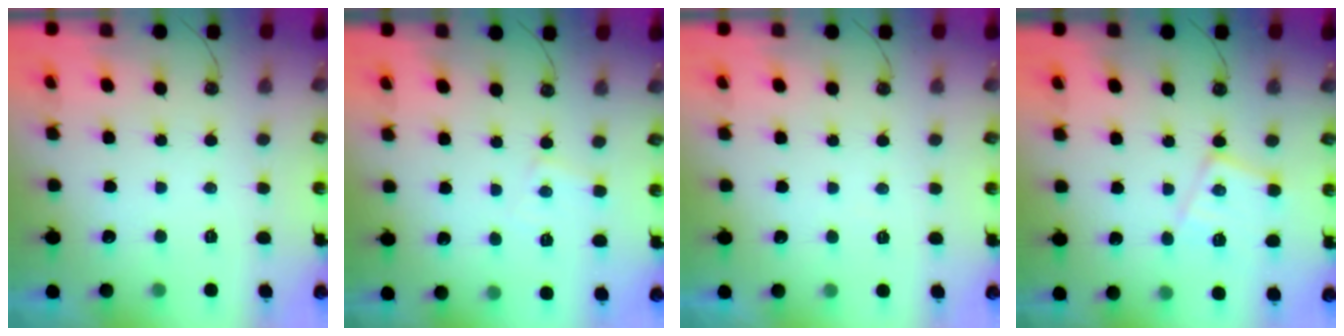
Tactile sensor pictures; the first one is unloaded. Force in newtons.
{"total": 3.9, "press": 3.8, "slide": 0.6}
{"total": 2.3, "press": 2.2, "slide": 0.4}
{"total": 12.4, "press": 12.4, "slide": 0.8}